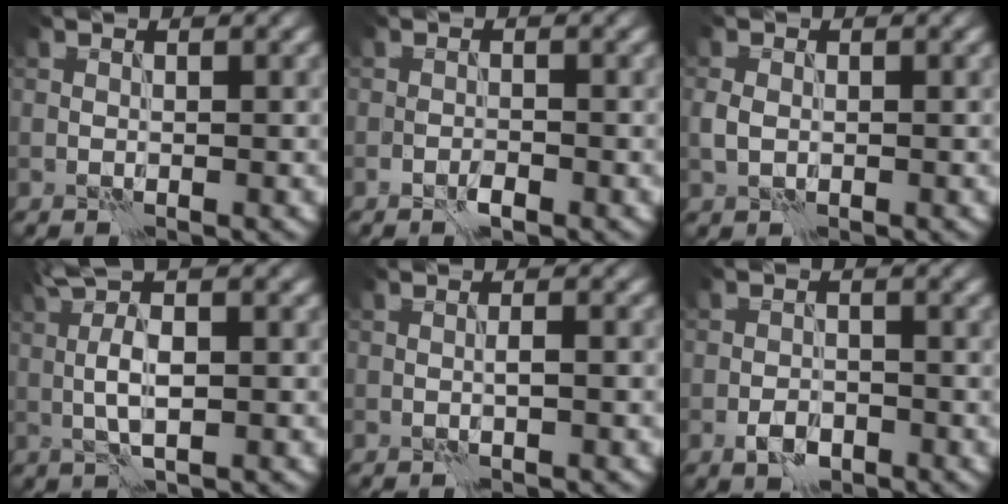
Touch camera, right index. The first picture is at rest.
{"total": 0.7, "force": [-0.5, 0.1, 0.5], "torque": [-0.009, 0.000, -0.010]}
{"total": 1.5, "force": [-0.1, 1.2, 0.9], "torque": [-0.023, 0.001, -0.002]}
{"total": 4.4, "force": [1.0, 1.2, 4.2], "torque": [-0.087, 0.007, 0.017]}
{"total": 0.9, "force": [-0.2, 0.0, 0.9], "torque": [-0.015, 0.002, -0.004]}
{"total": 2.3, "force": [-1.2, 1.4, 1.4], "torque": [-0.023, 0.002, -0.025]}